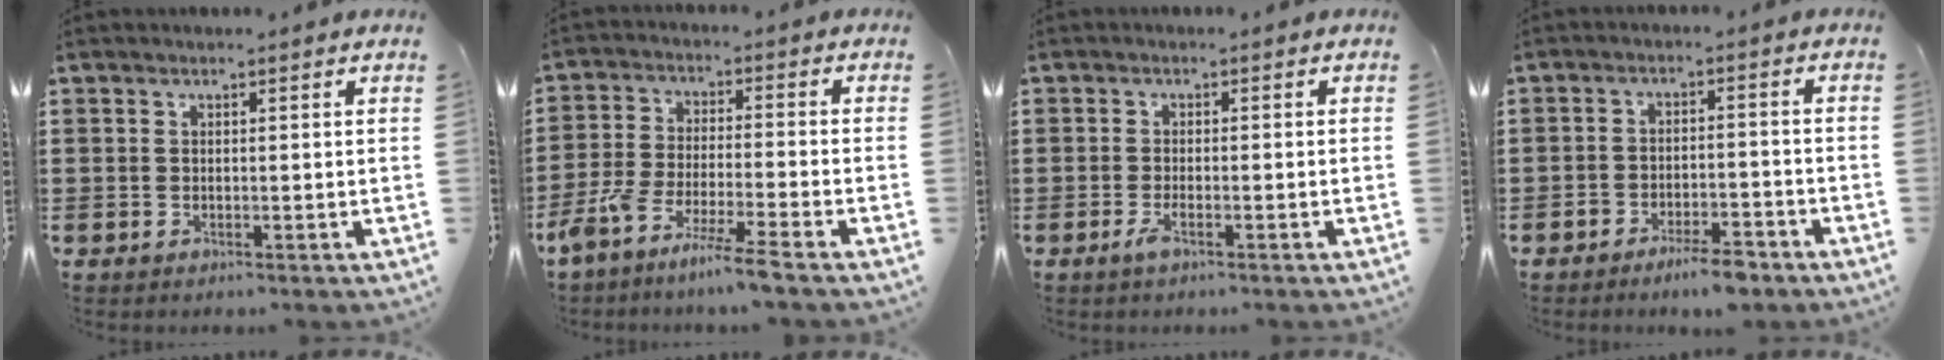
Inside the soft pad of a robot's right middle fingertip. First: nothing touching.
{"total": 7.0, "force": [-6.1, -0.7, 3.4], "torque": [-0.078, -0.020, -0.120]}
{"total": 1.8, "force": [-0.9, 0.3, 1.5], "torque": [-0.035, -0.004, -0.019]}
{"total": 4.2, "force": [-3.7, 0.8, 1.8], "torque": [-0.034, 0.007, -0.073]}